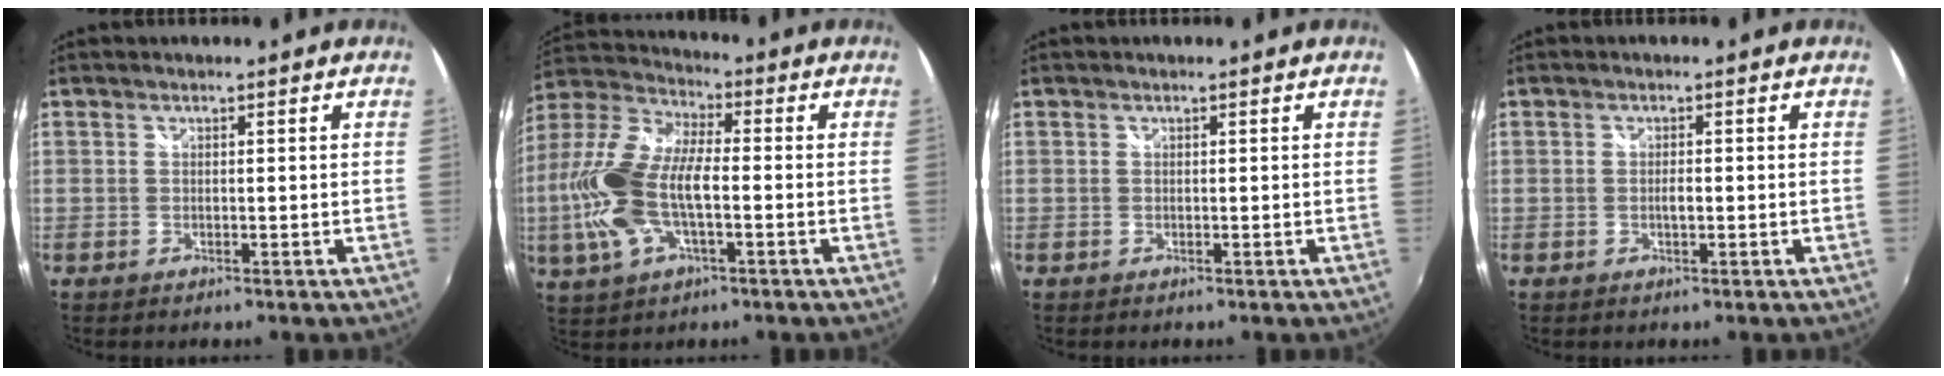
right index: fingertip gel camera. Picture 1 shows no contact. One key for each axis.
{"total": 16.4, "fx": -2.5, "fy": 7.3, "fz": 14.5, "tx": -0.310, "ty": 0.007, "tz": -0.050}
{"total": 0.0}
{"total": 1.2, "fx": -0.3, "fy": 0.4, "fz": 1.1, "tx": -0.020, "ty": 0.002, "tz": -0.005}